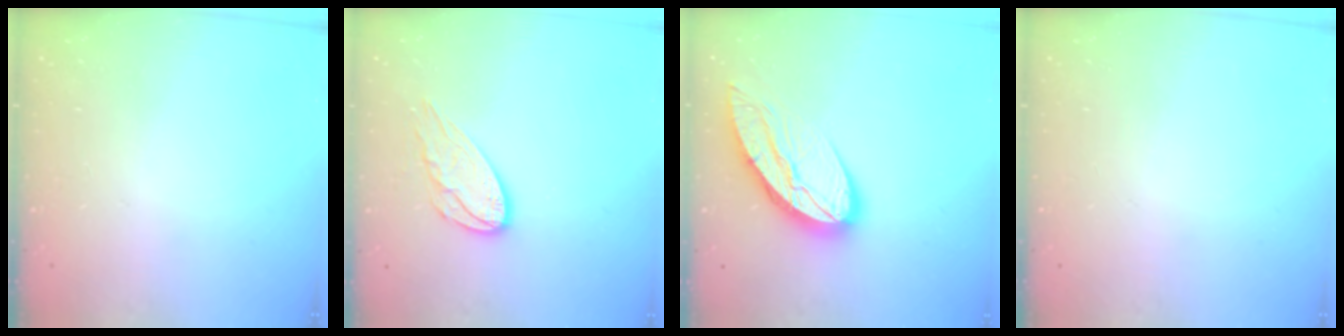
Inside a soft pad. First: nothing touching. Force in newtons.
{"total": 9.8, "press": 9.8, "slide": 0.4}
{"total": 12.8, "press": 12.7, "slide": 1.4}
{"total": 0.0}